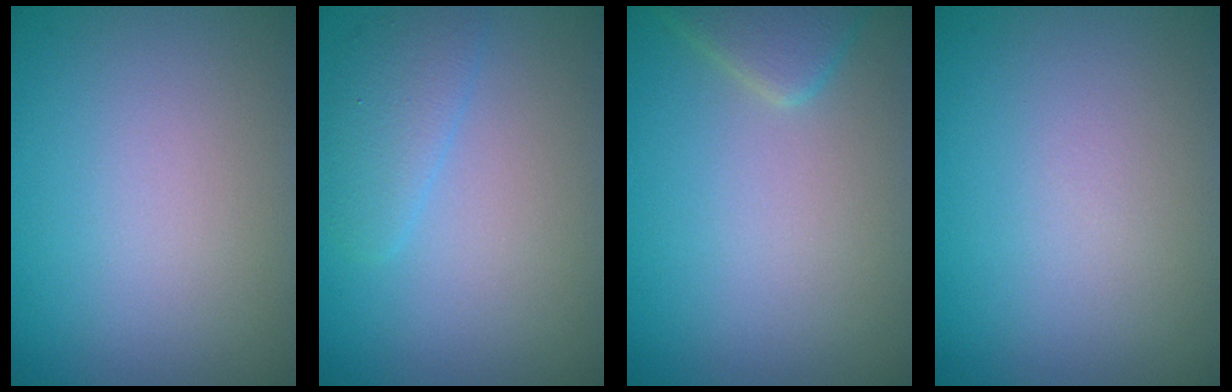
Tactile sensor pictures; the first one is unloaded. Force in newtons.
{"total": 2.2, "press": 2.2, "slide": 0.2}
{"total": 2.4, "press": 2.3, "slide": 0.1}
{"total": 0.0}